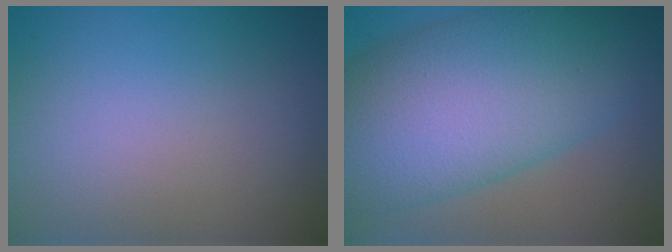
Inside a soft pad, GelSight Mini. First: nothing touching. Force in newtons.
{"total": 13.9, "press": 13.9, "slide": 0.2}